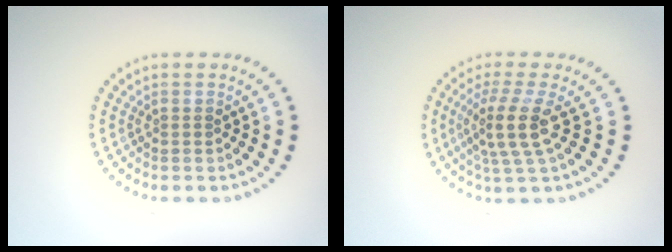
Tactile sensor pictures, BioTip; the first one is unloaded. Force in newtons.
{"total": 3.7, "press": 2.9, "slide": 2.2}